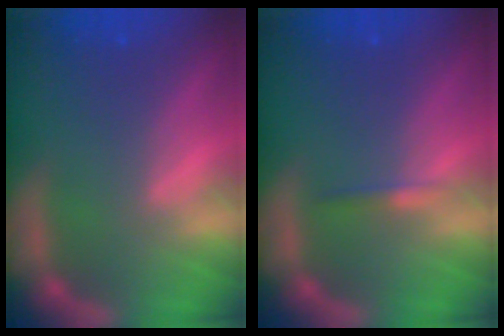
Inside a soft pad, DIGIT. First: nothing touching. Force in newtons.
{"total": 0.9}